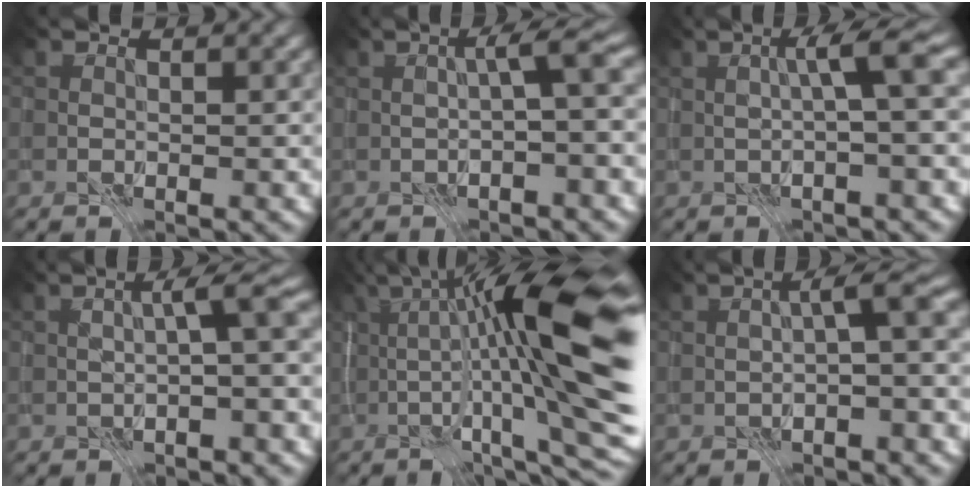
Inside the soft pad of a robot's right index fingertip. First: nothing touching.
{"total": 3.0, "force": [-0.5, 0.0, 2.9], "torque": [-0.045, 0.016, -0.013]}
{"total": 3.4, "force": [0.3, -0.2, 3.3], "torque": [-0.053, 0.019, 0.000]}
{"total": 3.0, "force": [-0.5, 0.1, 2.9], "torque": [-0.046, 0.014, -0.012]}
{"total": 16.3, "force": [-0.1, 3.1, 16.0], "torque": [-0.233, 0.030, 0.005]}
{"total": 3.4, "force": [-0.7, 0.3, 3.3], "torque": [-0.051, 0.016, -0.017]}